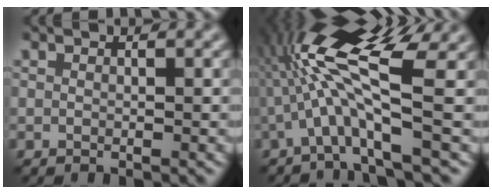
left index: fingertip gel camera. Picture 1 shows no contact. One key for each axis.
{"total": 9.3, "fx": 0.7, "fy": 2.2, "fz": 9.1, "tx": -0.173, "ty": 0.033, "tz": 0.004}